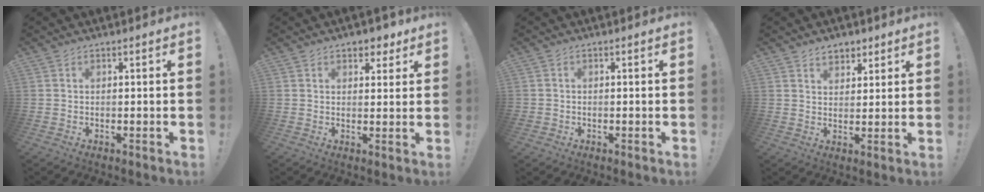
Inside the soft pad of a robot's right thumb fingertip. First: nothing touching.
{"total": 4.6, "force": [3.1, 2.9, 1.8], "torque": [-0.003, -0.018, 0.051]}
{"total": 1.2, "force": [-0.3, 1.2, 0.1], "torque": [-0.006, 0.006, -0.004]}
{"total": 4.7, "force": [3.5, 3.0, 0.9], "torque": [0.002, -0.024, 0.061]}